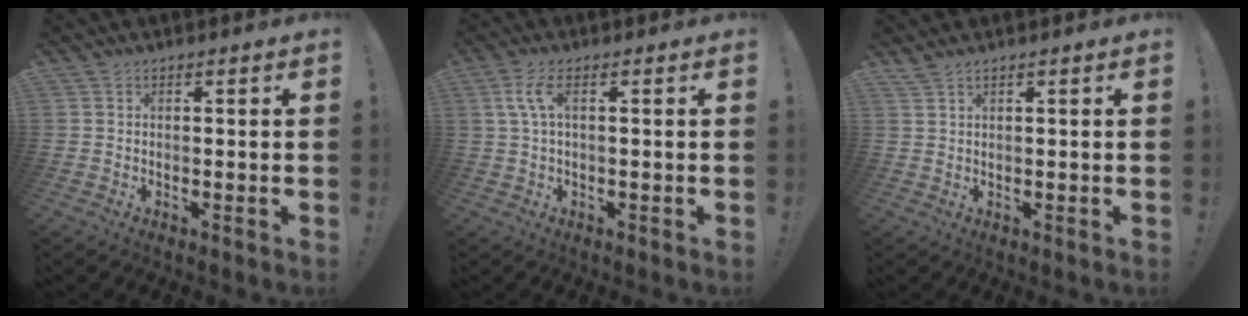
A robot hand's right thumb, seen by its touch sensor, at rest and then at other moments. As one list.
[{"total": 5.5, "force": [1.3, 1.7, 5.1], "torque": [-0.108, 0.005, 0.023]}, {"total": 1.5, "force": [1.3, 0.1, 0.8], "torque": [-0.016, -0.004, 0.024]}]